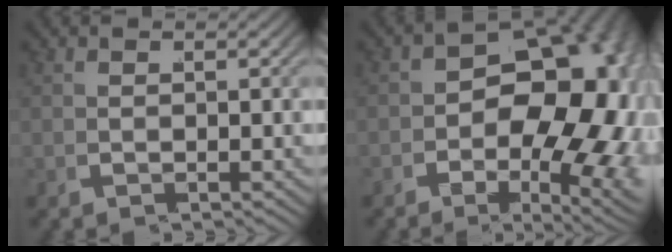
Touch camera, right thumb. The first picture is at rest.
{"total": 17.4, "force": [-0.7, 10.7, 13.8], "torque": [-0.172, -0.032, -0.003]}